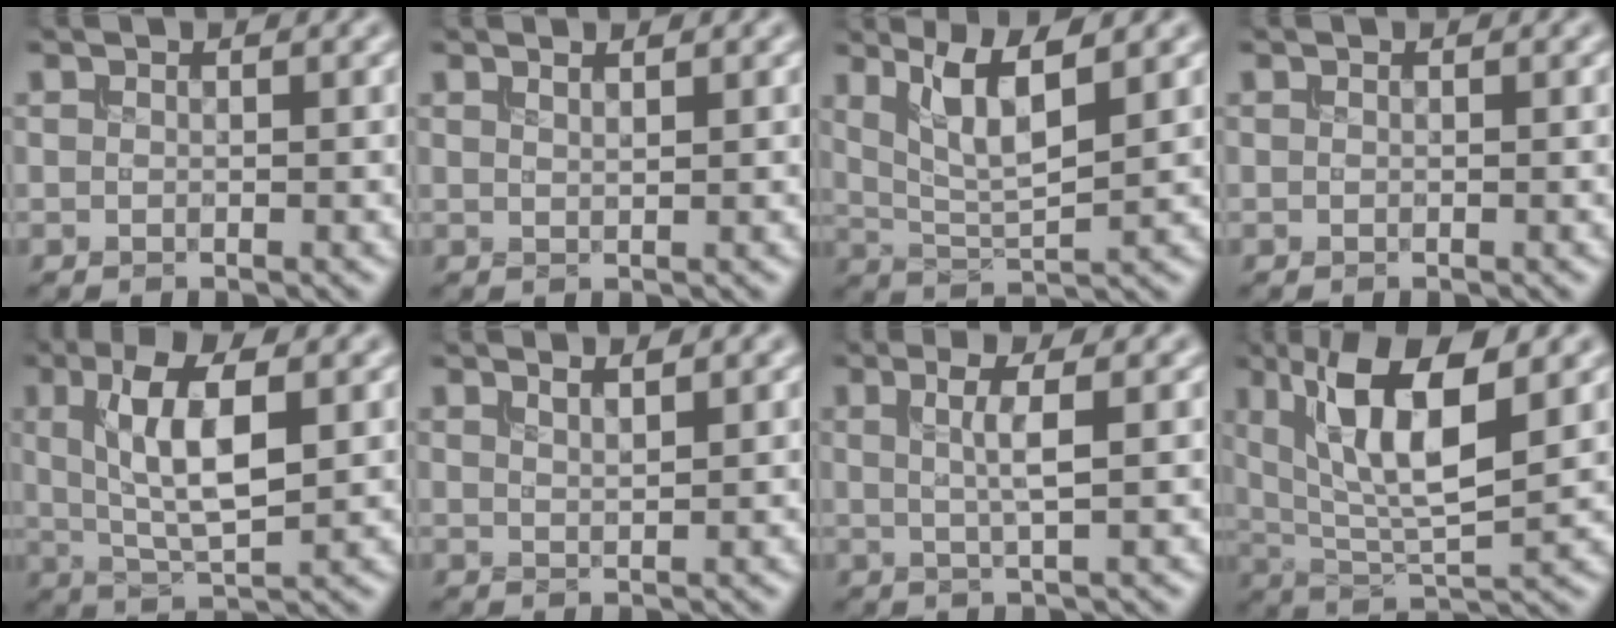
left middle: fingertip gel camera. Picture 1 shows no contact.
{"total": 1.1, "force": [0.7, 0.4, 0.7], "torque": [-0.004, 0.006, 0.002]}
{"total": 5.3, "force": [2.3, 1.4, 4.6], "torque": [-0.087, -0.005, 0.044]}
{"total": 0.0}
{"total": 7.4, "force": [1.4, 2.5, 6.8], "torque": [-0.125, 0.004, 0.025]}
{"total": 1.6, "force": [1.0, 0.5, 1.1], "torque": [-0.007, 0.008, 0.009]}
{"total": 3.1, "force": [0.5, 0.7, 3.0], "torque": [-0.049, 0.003, 0.007]}
{"total": 9.2, "force": [3.0, 3.0, 8.2], "torque": [-0.149, -0.004, 0.054]}